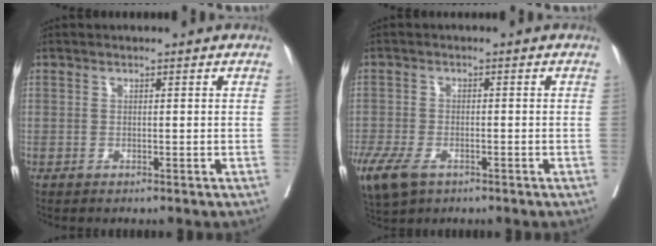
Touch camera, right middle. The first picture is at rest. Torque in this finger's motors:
{"motor_torque": [1.19, -0.84, 0.54, 0.13]}